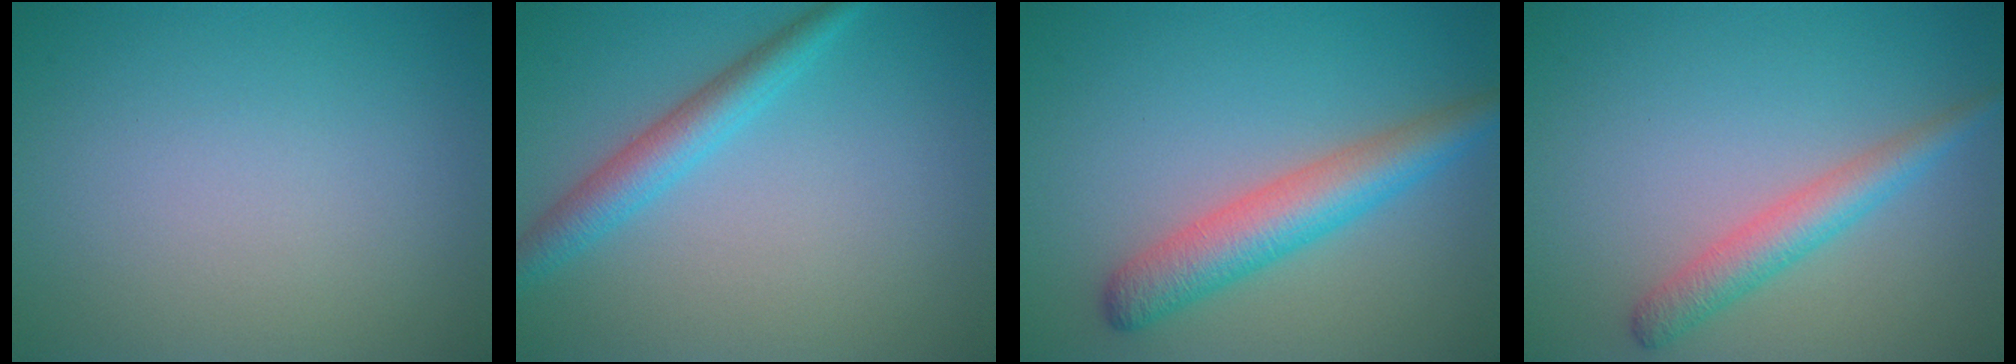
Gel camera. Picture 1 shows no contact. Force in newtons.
{"total": 3.2, "press": 3.2, "slide": 0.0}
{"total": 5.0, "press": 5.0, "slide": 0.1}
{"total": 3.1, "press": 3.1, "slide": 0.1}